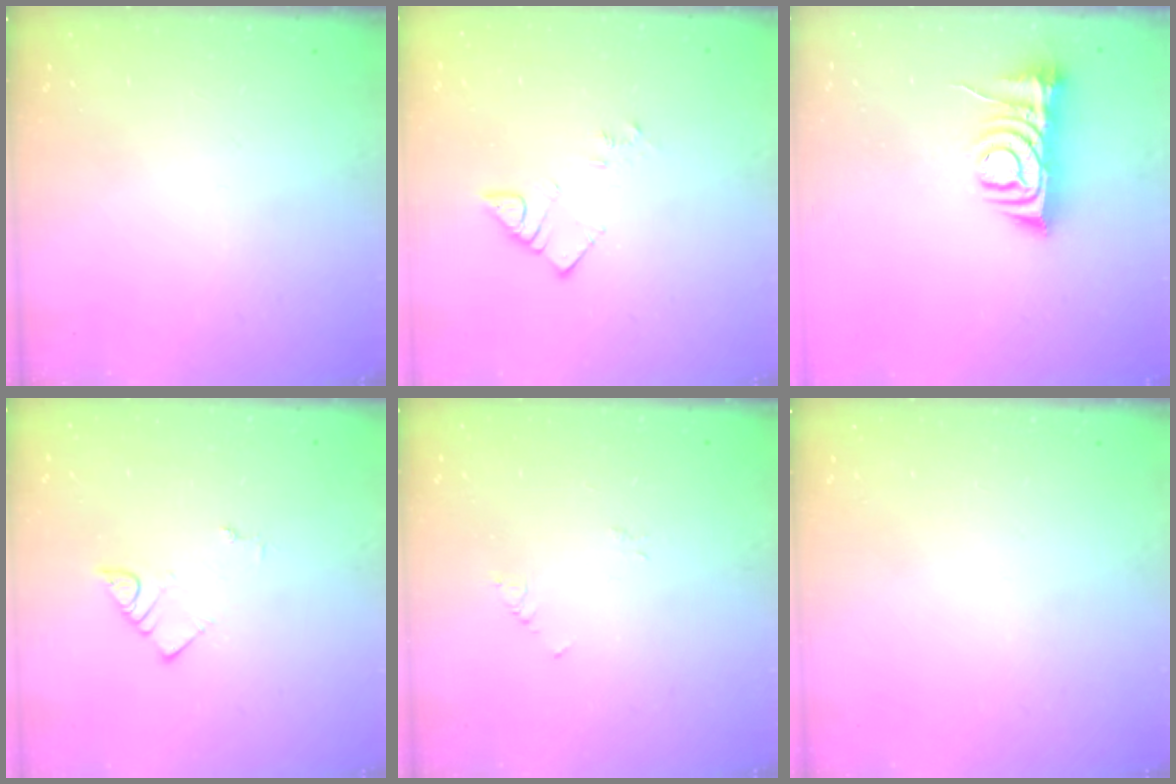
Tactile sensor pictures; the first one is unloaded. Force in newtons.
{"total": 6.0, "press": 6.0, "slide": 0.5}
{"total": 7.9, "press": 7.8, "slide": 1.0}
{"total": 1.9, "press": 1.8, "slide": 0.4}
{"total": 2.9, "press": 2.9, "slide": 0.3}
{"total": 0.0}